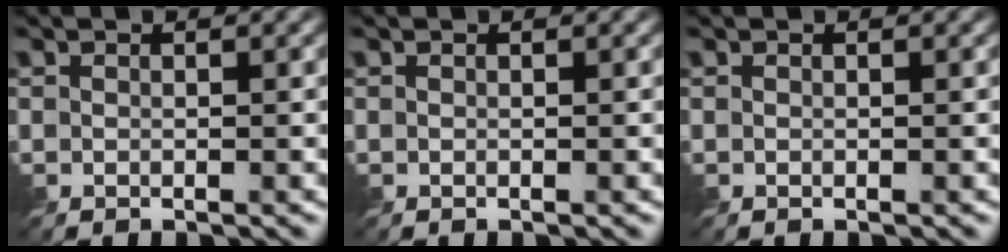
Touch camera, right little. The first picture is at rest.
{"total": 0.0}
{"total": 0.0}